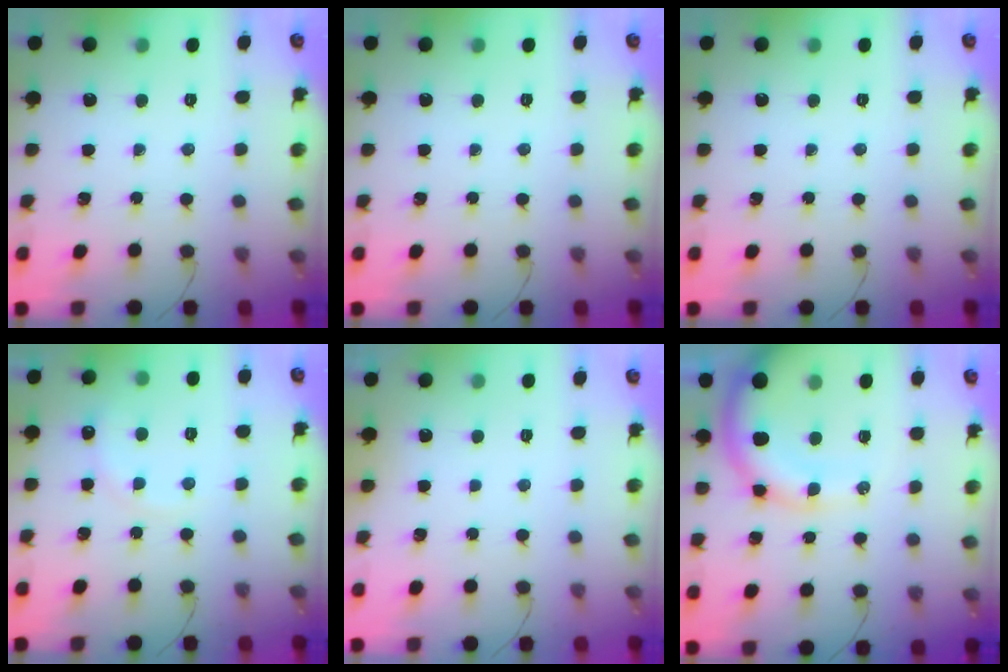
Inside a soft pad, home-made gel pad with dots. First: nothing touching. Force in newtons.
{"total": 0.0}
{"total": 0.0}
{"total": 7.9, "press": 7.7, "slide": 1.6}
{"total": 3.0, "press": 3.0, "slide": 0.1}
{"total": 13.4, "press": 13.1, "slide": 2.7}